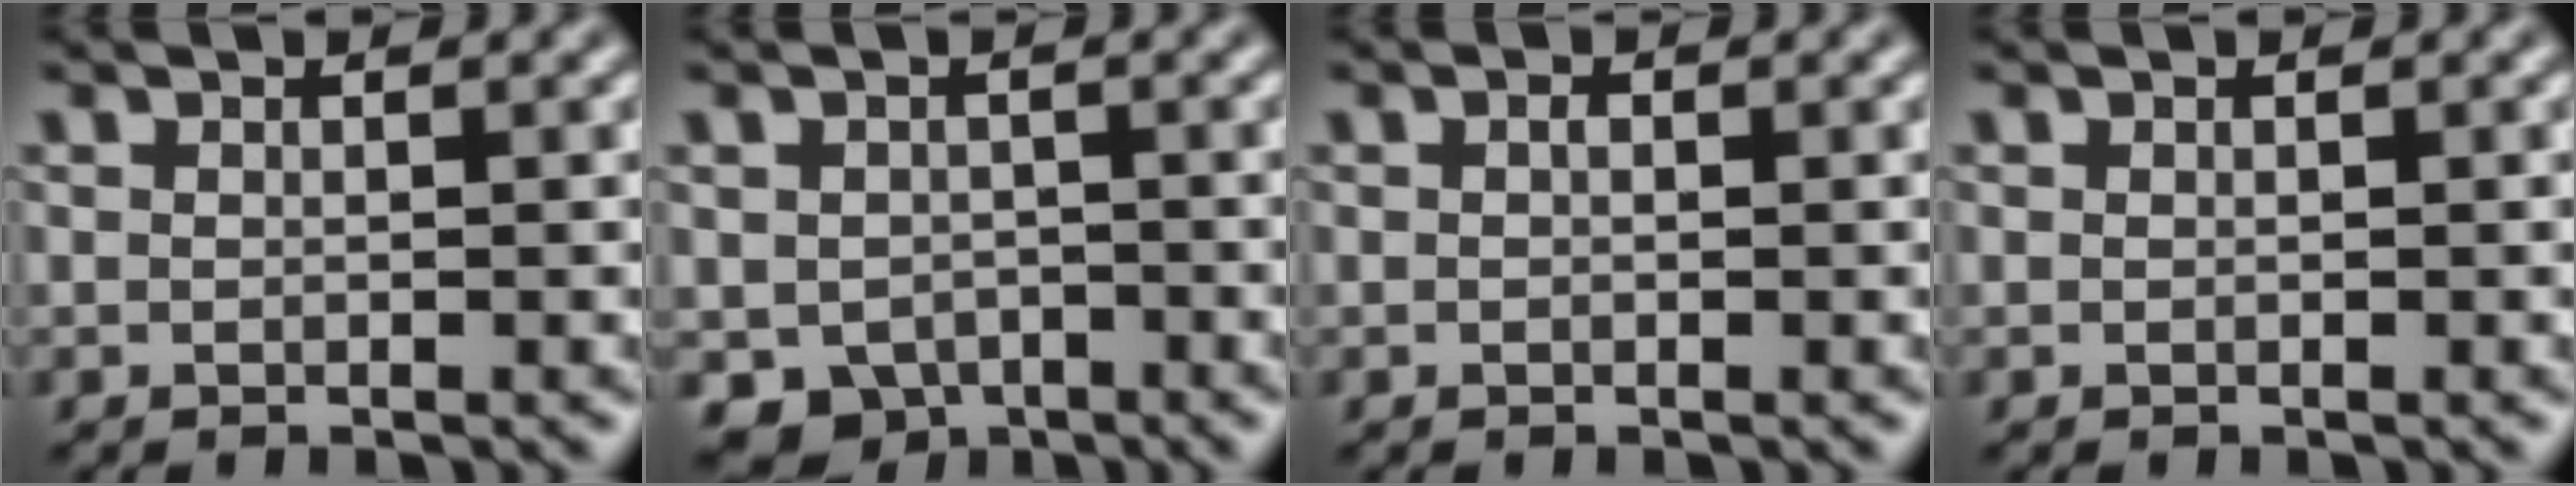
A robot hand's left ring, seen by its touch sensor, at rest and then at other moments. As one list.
[{"total": 3.7, "force": [-1.8, 2.9, 1.4], "torque": [-0.019, -0.011, -0.030]}, {"total": 0.6, "force": [0.1, 0.4, 0.4], "torque": [-0.006, -0.001, -0.001]}, {"total": 0.0}]